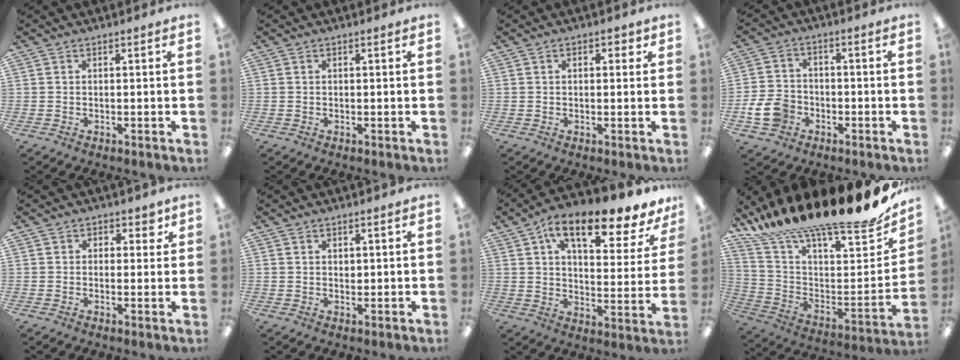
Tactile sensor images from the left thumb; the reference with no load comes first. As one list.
[{"total": 0.0}, {"total": 2.2, "force": [0.8, 1.2, 1.6], "torque": [-0.017, -0.001, 0.009]}, {"total": 8.3, "force": [-3.1, 6.3, 4.4], "torque": [-0.101, 0.019, -0.056]}, {"total": 2.7, "force": [1.1, 2.2, 1.0], "torque": [-0.005, 0.004, 0.016]}, {"total": 1.1, "force": [0.8, 0.6, 0.4], "torque": [-0.008, 0.003, 0.014]}, {"total": 15.1, "force": [10.1, 5.5, 9.8], "torque": [-0.145, -0.060, 0.164]}, {"total": 17.8, "force": [14.3, 3.6, 10.0], "torque": [-0.149, -0.122, 0.233]}]